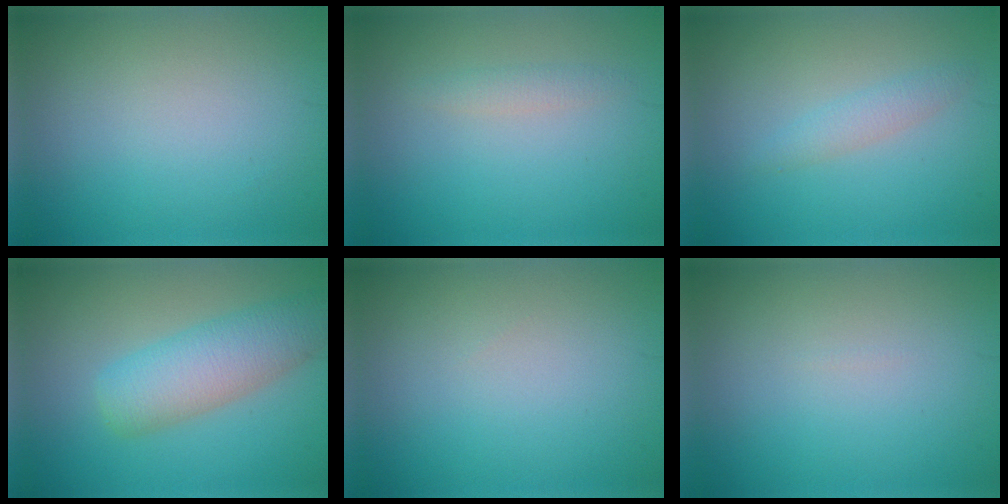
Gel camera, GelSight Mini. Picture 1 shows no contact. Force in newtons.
{"total": 1.1, "press": 1.1, "slide": 0.1}
{"total": 1.5, "press": 1.5, "slide": 0.1}
{"total": 5.4, "press": 5.4, "slide": 0.2}
{"total": 0.0}
{"total": 0.0}